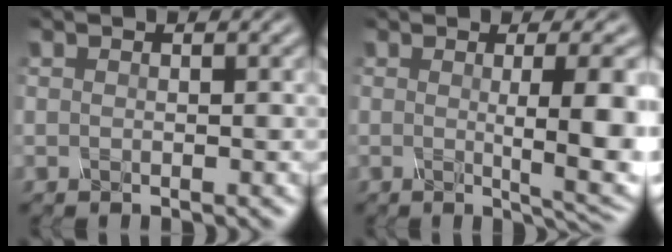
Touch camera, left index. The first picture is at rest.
{"total": 7.4, "force": [-0.2, 1.8, 7.1], "torque": [-0.084, -0.007, 0.003]}